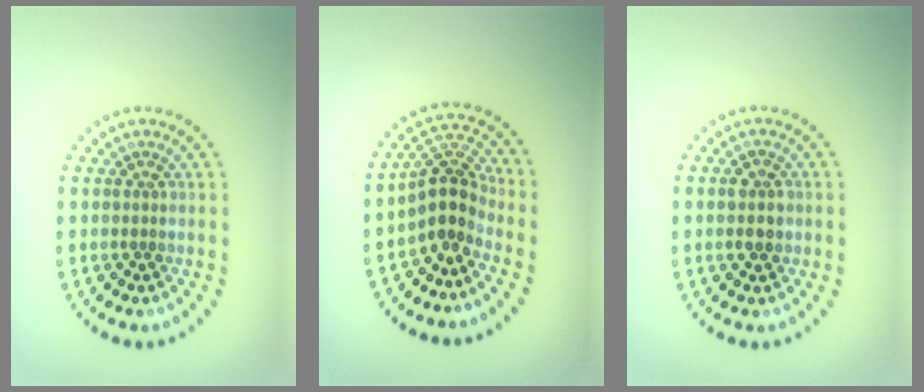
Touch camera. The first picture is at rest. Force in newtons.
{"total": 3.7, "press": 2.9, "slide": 2.3}
{"total": 1.8, "press": 1.8, "slide": 0.2}